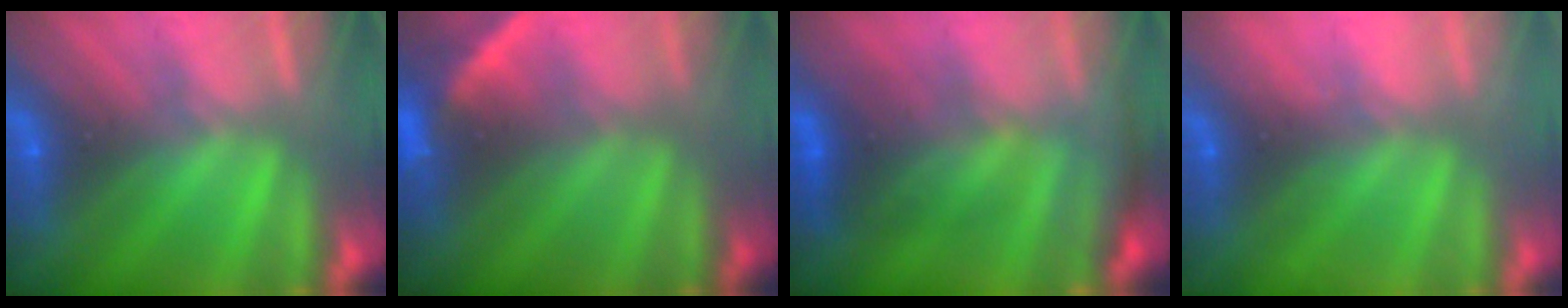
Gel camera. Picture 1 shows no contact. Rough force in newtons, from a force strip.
{"total": 2.2}
{"total": 2.5}
{"total": 2.2}